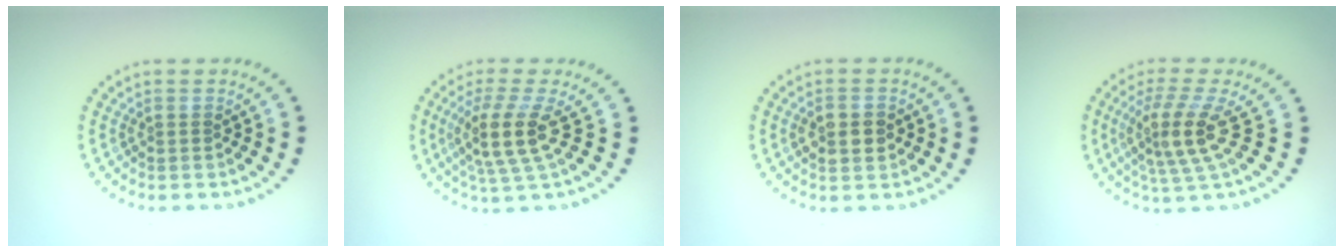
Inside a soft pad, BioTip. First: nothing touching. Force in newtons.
{"total": 4.0, "press": 3.0, "slide": 2.7}
{"total": 2.4, "press": 2.4, "slide": 0.3}
{"total": 4.1, "press": 3.1, "slide": 2.6}